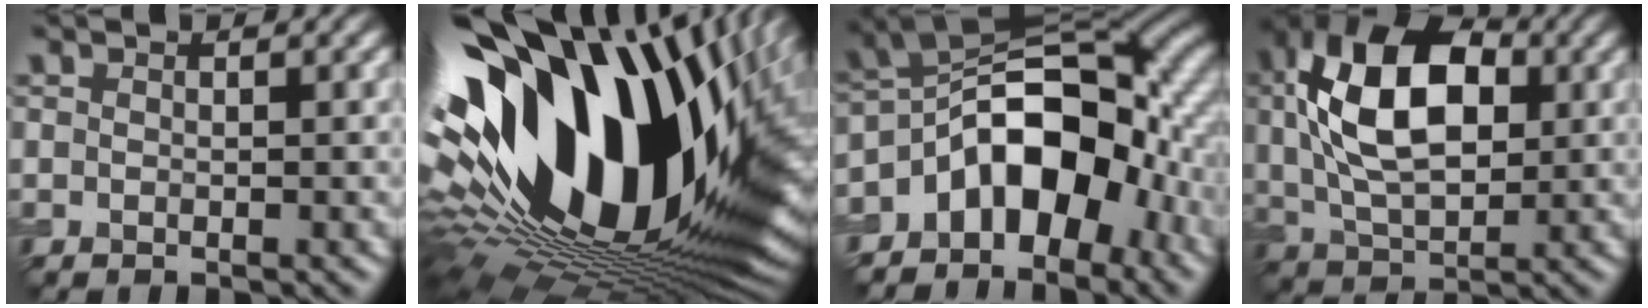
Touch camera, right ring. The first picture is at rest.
{"total": 19.9, "force": [5.5, 10.9, 15.7], "torque": [-0.273, -0.005, 0.089]}
{"total": 10.6, "force": [-4.4, 6.0, 7.6], "torque": [-0.098, 0.020, -0.086]}
{"total": 11.7, "force": [2.7, 7.2, 8.9], "torque": [-0.173, 0.016, 0.049]}